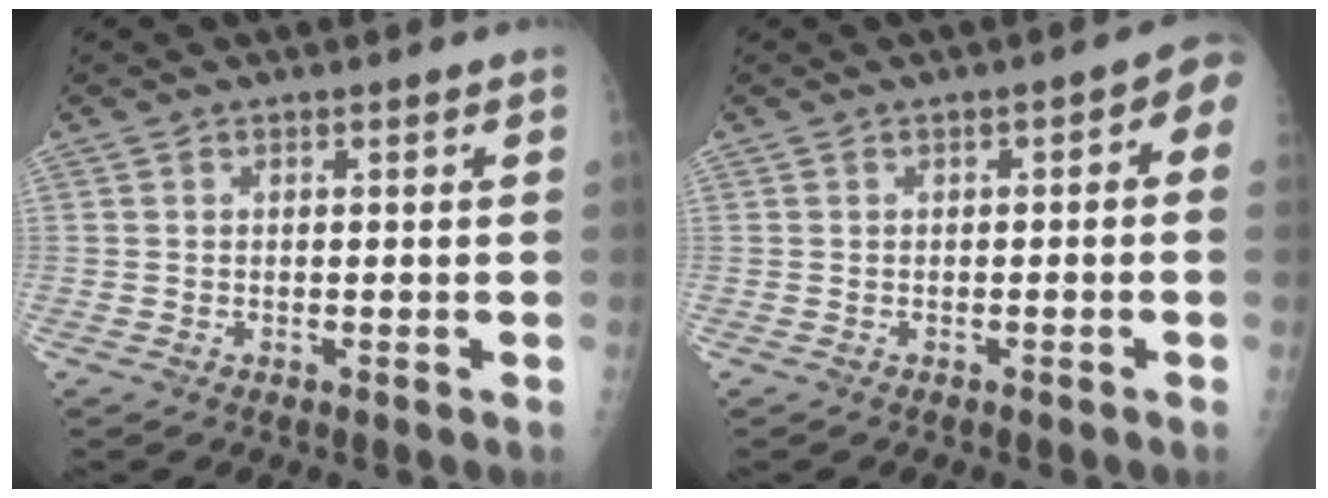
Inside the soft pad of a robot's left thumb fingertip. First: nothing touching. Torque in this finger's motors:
{"motor_torque": [-0.32, 0.23, 0.02, -0.09, 0.04]}